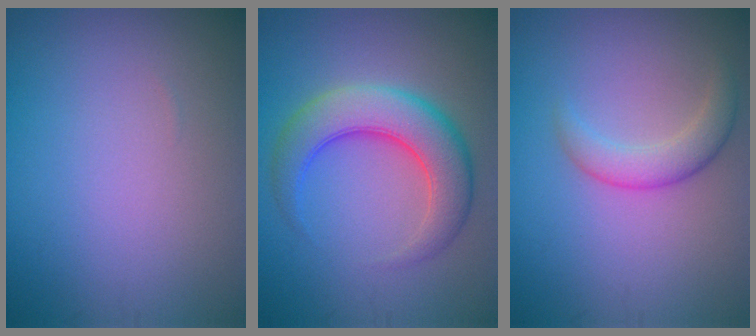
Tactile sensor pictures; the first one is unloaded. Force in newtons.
{"total": 6.6, "press": 6.6, "slide": 0.4}
{"total": 2.6, "press": 2.6, "slide": 0.1}